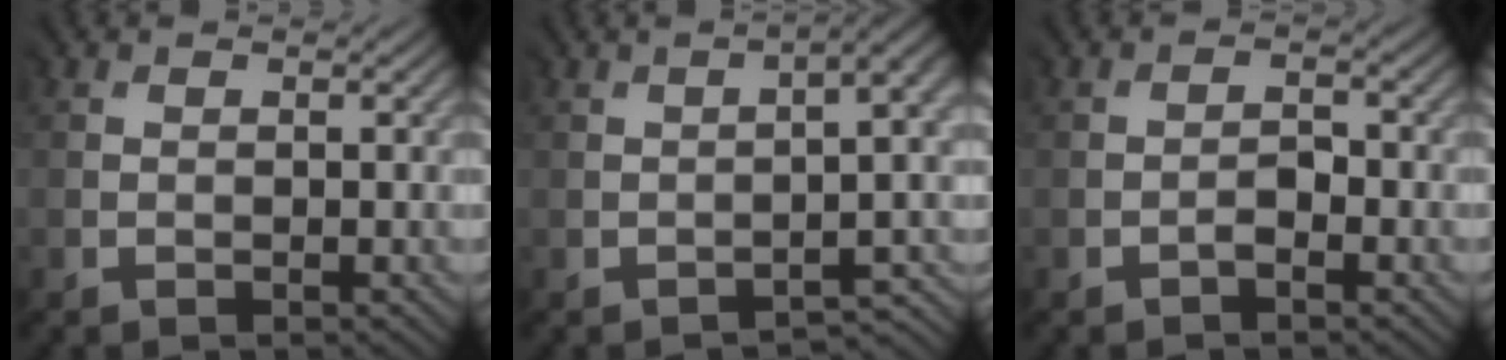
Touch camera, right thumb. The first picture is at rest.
{"total": 5.7, "force": [-3.5, 0.9, 4.4], "torque": [-0.034, 0.002, -0.038]}
{"total": 1.0, "force": [-0.9, -0.1, -0.3], "torque": [0.008, 0.004, -0.018]}